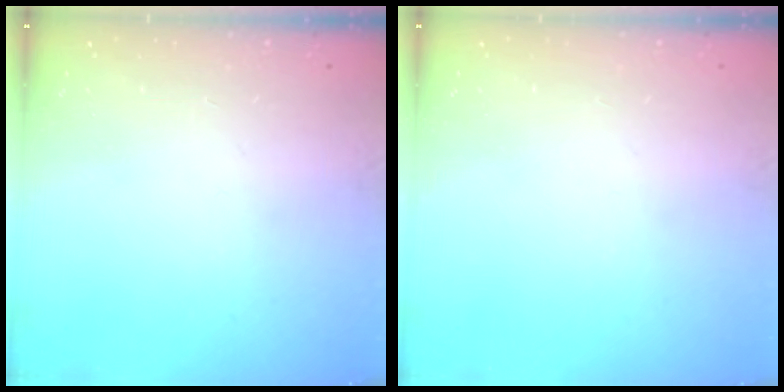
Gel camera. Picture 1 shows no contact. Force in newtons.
{"total": 0.0}